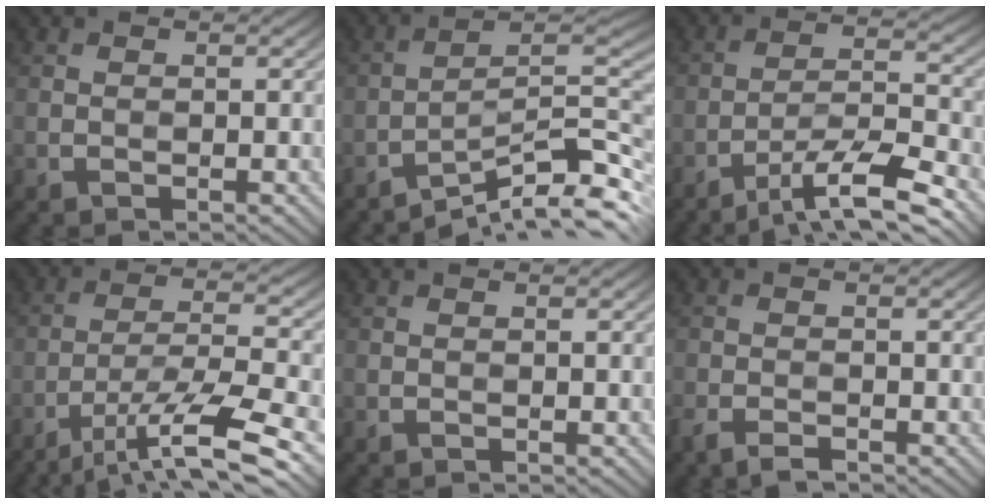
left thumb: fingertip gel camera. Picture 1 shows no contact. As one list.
[{"total": 11.3, "force": [-7.9, 2.2, 7.8], "torque": [-0.118, 0.004, -0.135]}, {"total": 10.5, "force": [-7.6, 2.0, 7.1], "torque": [-0.127, 0.008, -0.132]}, {"total": 11.9, "force": [-7.6, 2.2, 8.8], "torque": [-0.162, 0.000, -0.134]}, {"total": 0.0}, {"total": 2.9, "force": [-2.2, 0.8, 1.7], "torque": [-0.037, -0.005, -0.045]}]